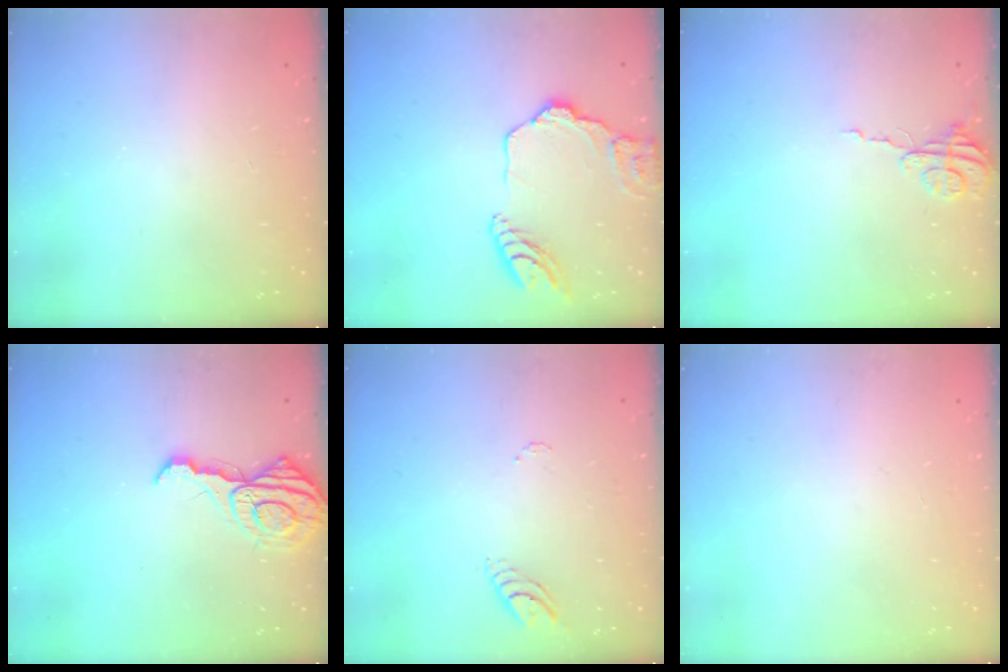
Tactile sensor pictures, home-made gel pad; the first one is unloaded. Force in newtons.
{"total": 14.6, "press": 14.5, "slide": 1.6}
{"total": 3.8, "press": 3.8, "slide": 0.4}
{"total": 11.6, "press": 11.5, "slide": 1.1}
{"total": 3.7, "press": 3.6, "slide": 0.3}
{"total": 0.0}